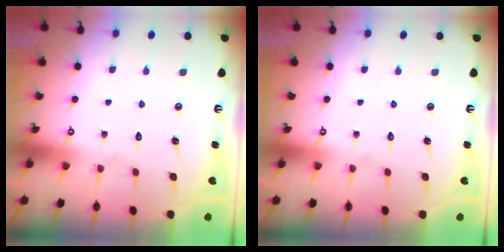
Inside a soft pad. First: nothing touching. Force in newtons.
{"total": 0.0}